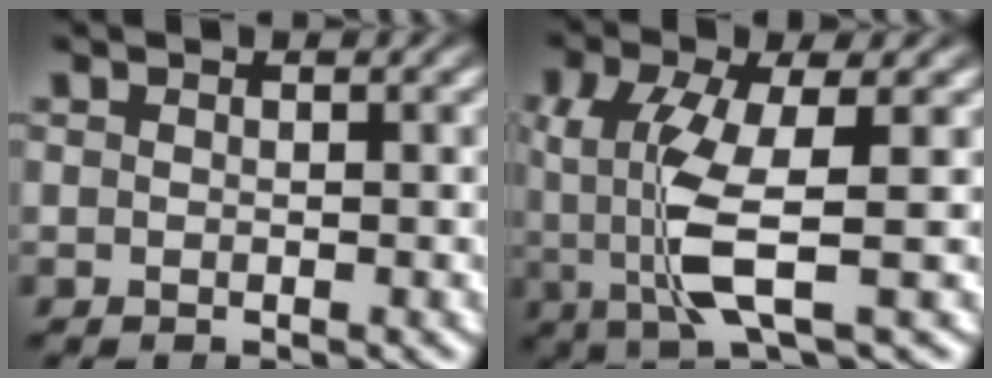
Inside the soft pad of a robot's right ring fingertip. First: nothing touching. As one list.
[{"total": 5.5, "force": [-0.1, 1.6, 5.2], "torque": [-0.126, -0.021, 0.008]}]